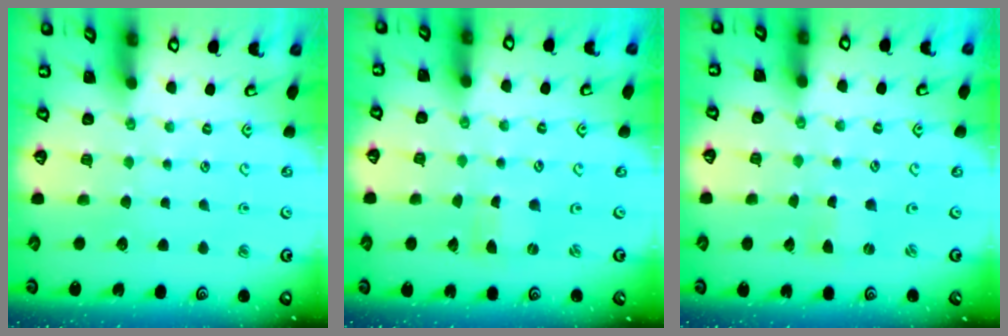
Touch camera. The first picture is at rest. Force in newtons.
{"total": 0.0}
{"total": 0.0}